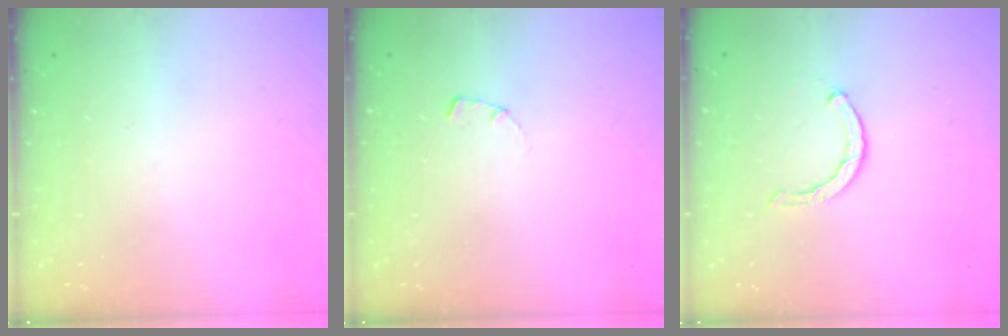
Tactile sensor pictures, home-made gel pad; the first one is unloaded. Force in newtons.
{"total": 1.7, "press": 1.7, "slide": 0.2}
{"total": 0.7, "press": 0.6, "slide": 0.2}